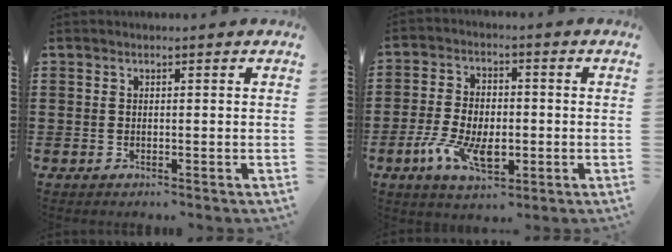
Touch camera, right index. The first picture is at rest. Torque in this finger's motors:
{"motor_torque": [1.50, 0.64, 0.51, 0.15]}